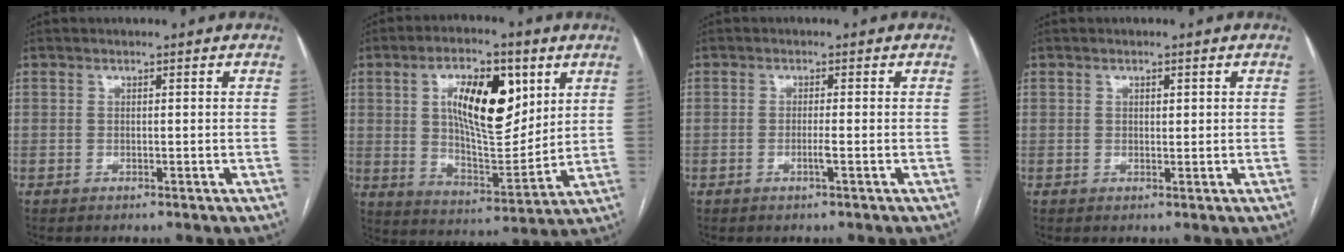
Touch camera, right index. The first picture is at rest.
{"total": 15.4, "force": [5.3, 5.9, 13.1], "torque": [-0.224, 0.008, 0.093]}
{"total": 1.6, "force": [-0.6, -0.3, 1.4], "torque": [-0.029, -0.003, -0.012]}
{"total": 1.1, "force": [0.4, 0.6, 0.8], "torque": [-0.013, -0.001, 0.006]}